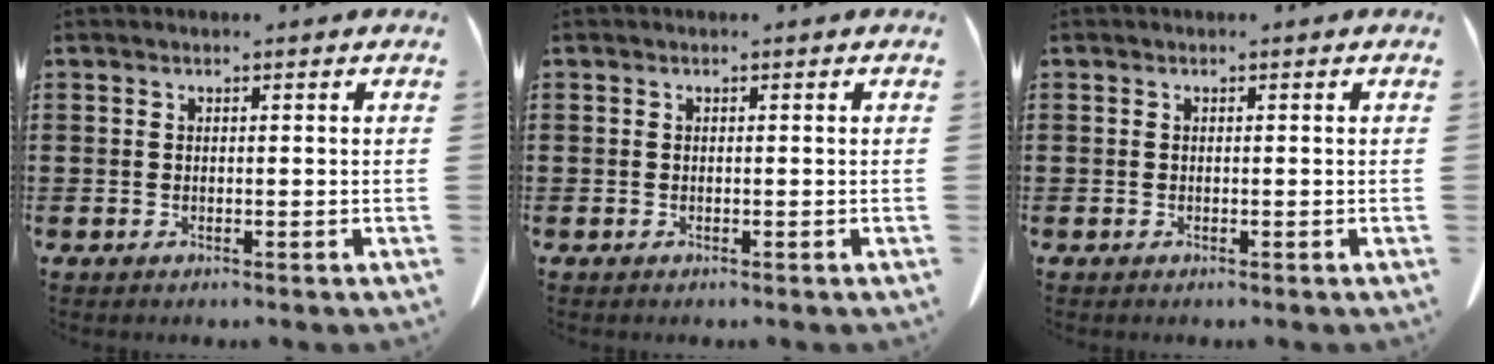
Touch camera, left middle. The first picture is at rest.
{"total": 0.0}
{"total": 0.0}